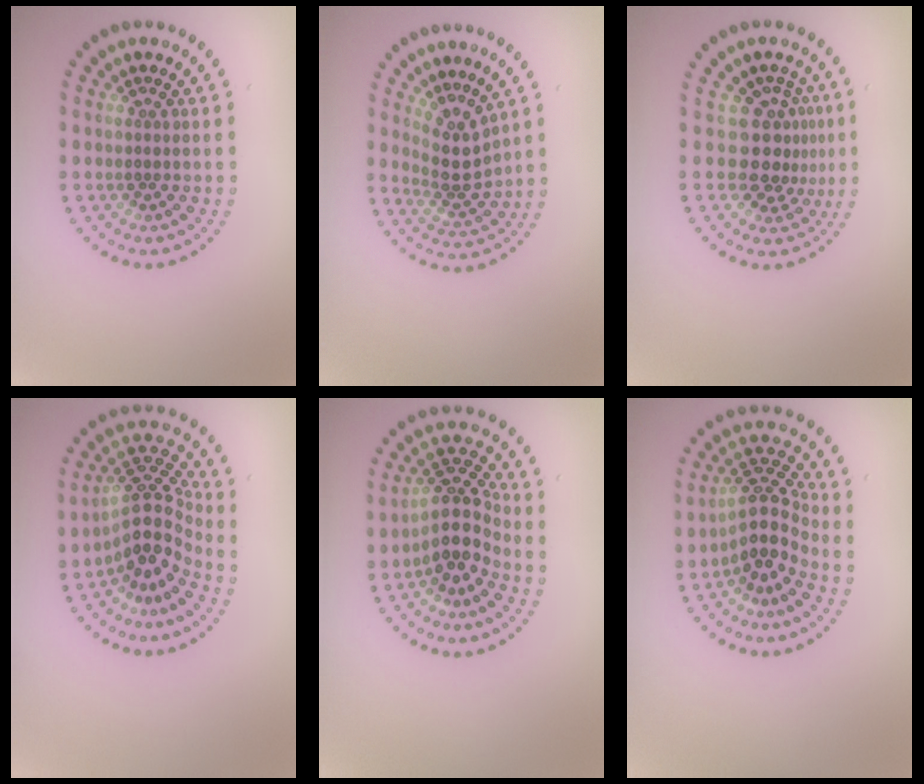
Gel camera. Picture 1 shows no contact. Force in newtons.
{"total": 3.1, "press": 2.4, "slide": 2.0}
{"total": 3.5, "press": 2.6, "slide": 2.4}
{"total": 5.0, "press": 3.6, "slide": 3.4}
{"total": 4.3, "press": 3.3, "slide": 2.7}
{"total": 4.3, "press": 3.3, "slide": 2.8}